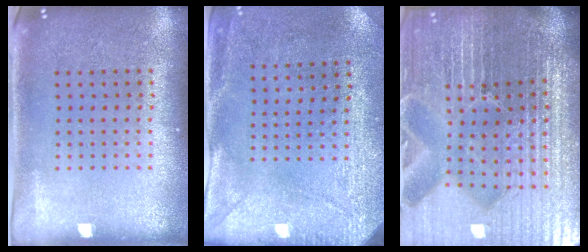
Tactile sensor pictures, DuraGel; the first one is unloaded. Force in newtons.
{"total": 3.0, "press": 2.3, "slide": 1.9}
{"total": 7.3, "press": 6.3, "slide": 3.5}